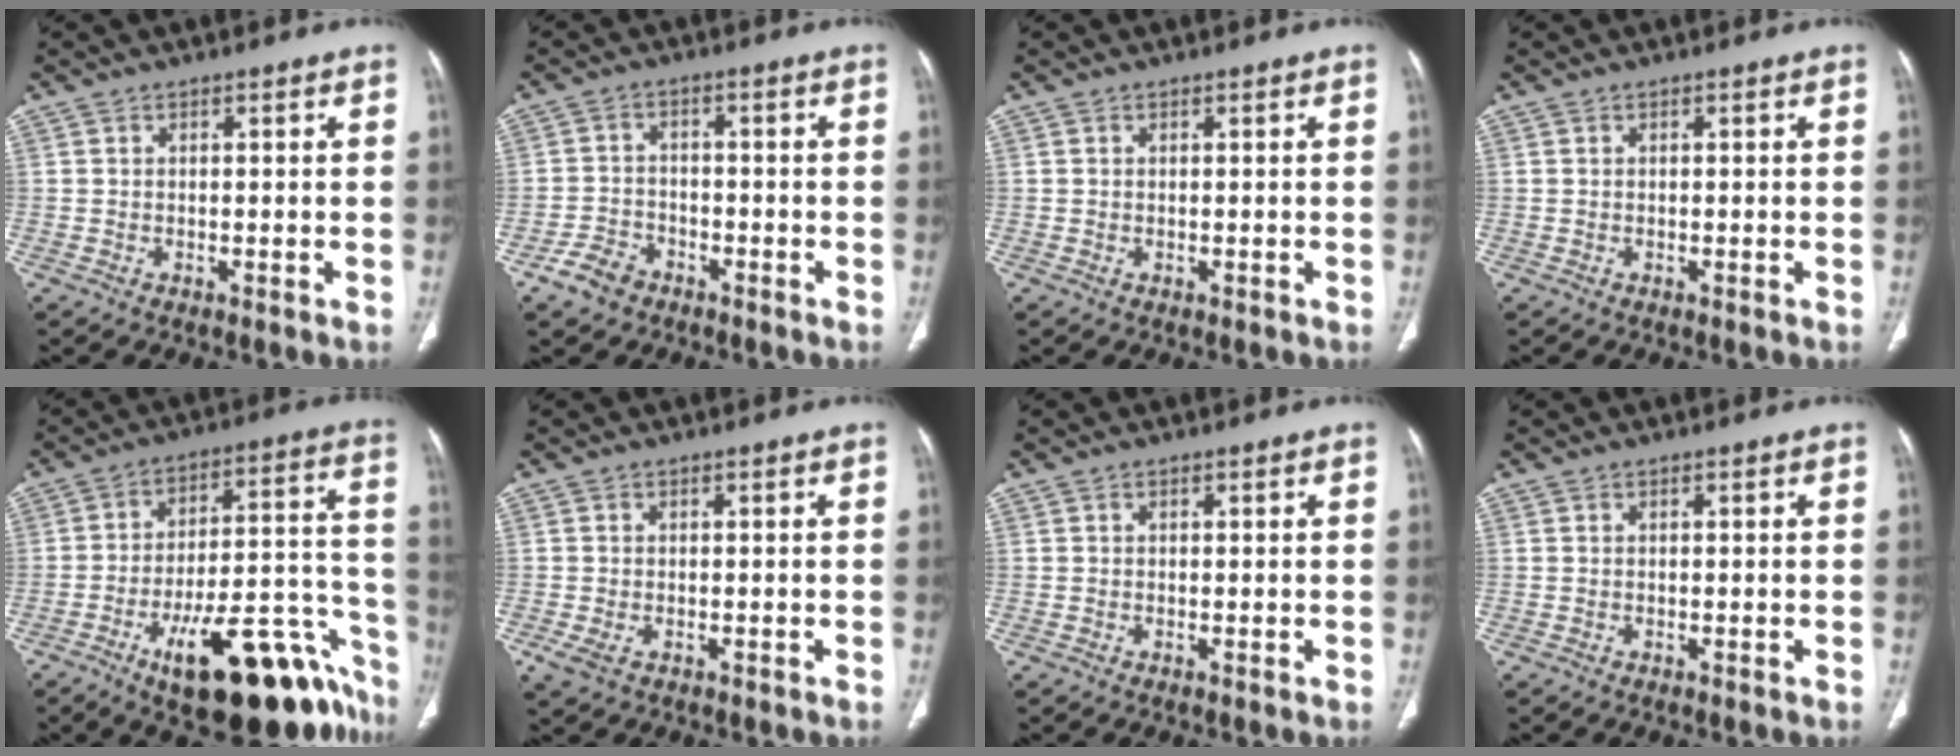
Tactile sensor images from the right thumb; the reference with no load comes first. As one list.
[{"total": 5.0, "force": [-3.3, 3.4, 1.7], "torque": [-0.028, 0.021, -0.056]}, {"total": 0.0}, {"total": 0.0}, {"total": 24.9, "force": [-14.9, 8.6, 18.0], "torque": [-0.157, 0.108, -0.214]}, {"total": 2.6, "force": [-0.9, 1.6, 1.9], "torque": [-0.051, -0.004, -0.010]}, {"total": 0.0}, {"total": 0.0}]